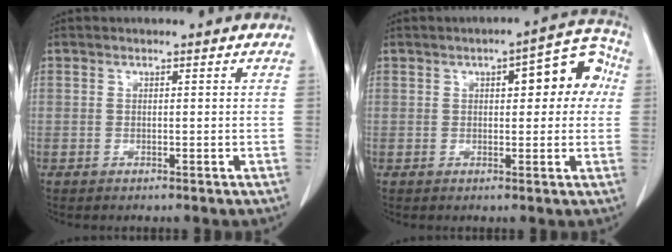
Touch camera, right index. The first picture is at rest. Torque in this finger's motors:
{"motor_torque": [0.18, 0.10, 0.15, 0.04]}